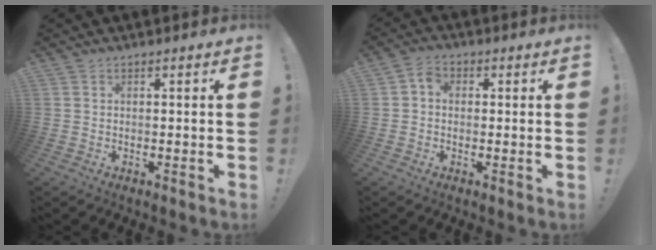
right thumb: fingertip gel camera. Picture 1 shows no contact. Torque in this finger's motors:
{"motor_torque": [-0.17, -0.24, 0.41, -0.14, 0.11]}